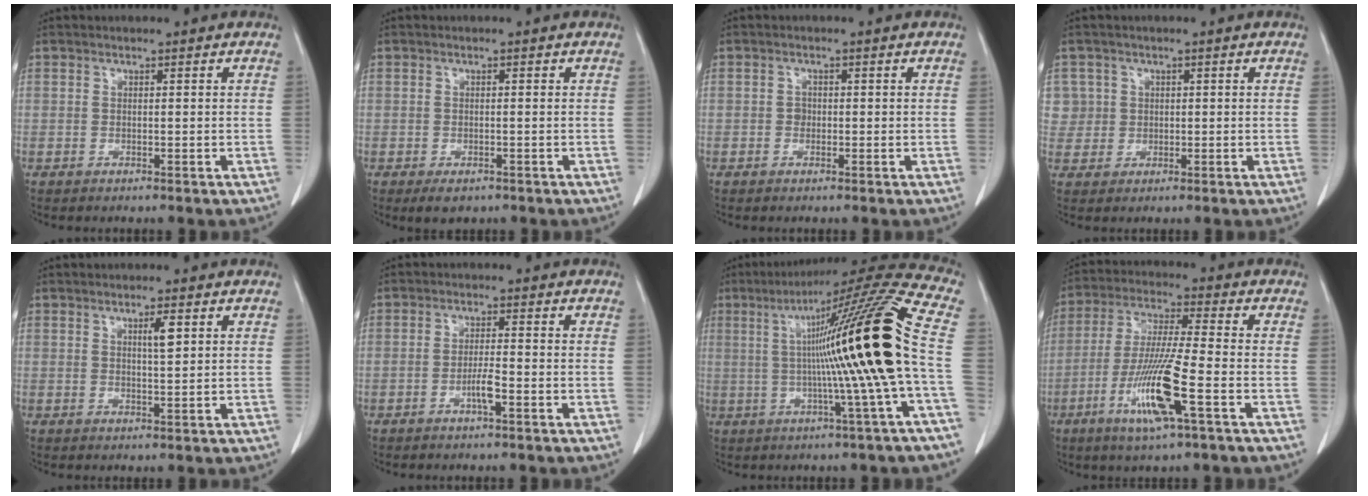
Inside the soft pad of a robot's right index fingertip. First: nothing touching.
{"total": 2.6, "force": [-1.6, 1.5, 1.4], "torque": [-0.018, -0.002, -0.015]}
{"total": 1.0, "force": [-0.1, 0.9, 0.4], "torque": [-0.002, 0.005, 0.001]}
{"total": 4.1, "force": [1.2, 3.9, -0.3], "torque": [0.024, 0.012, 0.027]}
{"total": 2.6, "force": [1.0, 0.3, 2.4], "torque": [-0.040, -0.002, 0.017]}
{"total": 2.8, "force": [-1.2, 0.1, 2.5], "torque": [-0.045, 0.001, -0.022]}
{"total": 21.0, "force": [0.7, -2.1, 20.9], "torque": [-0.285, 0.020, -0.001]}
{"total": 12.3, "force": [-4.7, 0.0, 11.3], "torque": [-0.227, -0.019, -0.090]}